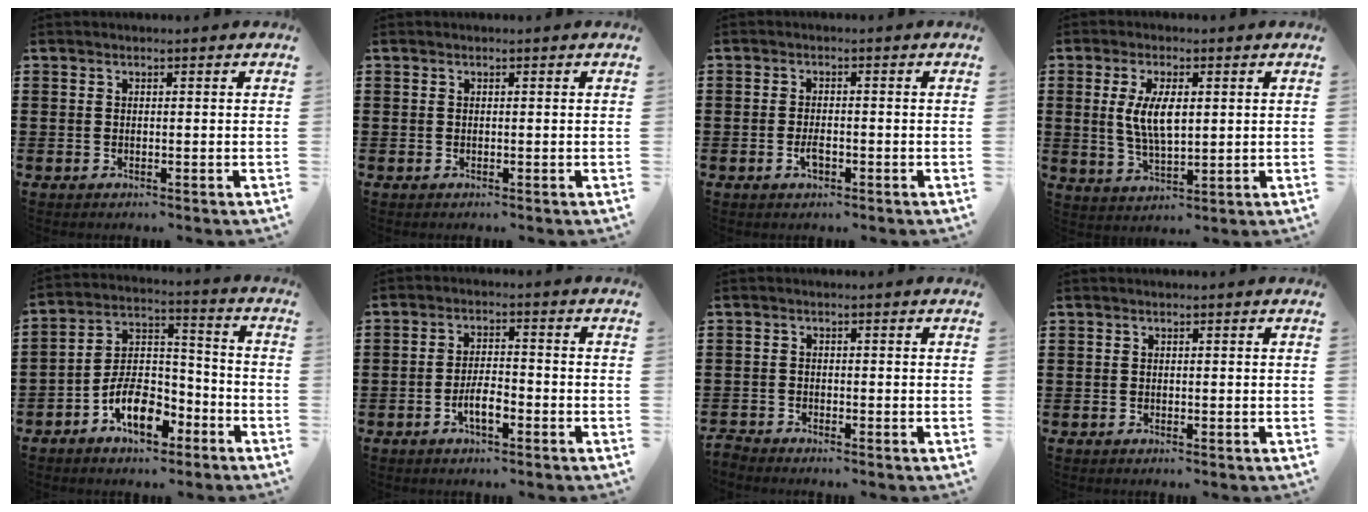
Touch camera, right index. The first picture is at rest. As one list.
[{"total": 0.0}, {"total": 2.5, "force": [-0.9, 1.0, 2.1], "torque": [-0.040, 0.000, -0.016]}, {"total": 6.7, "force": [0.8, 2.7, 6.1], "torque": [-0.129, 0.006, 0.012]}, {"total": 9.3, "force": [-5.4, 4.7, 6.0], "torque": [-0.123, 0.009, -0.102]}, {"total": 4.5, "force": [-2.2, 1.5, 3.6], "torque": [-0.074, 0.002, -0.044]}, {"total": 1.7, "force": [-1.7, 0.1, -0.1], "torque": [-0.004, 0.000, -0.037]}, {"total": 0.0}]